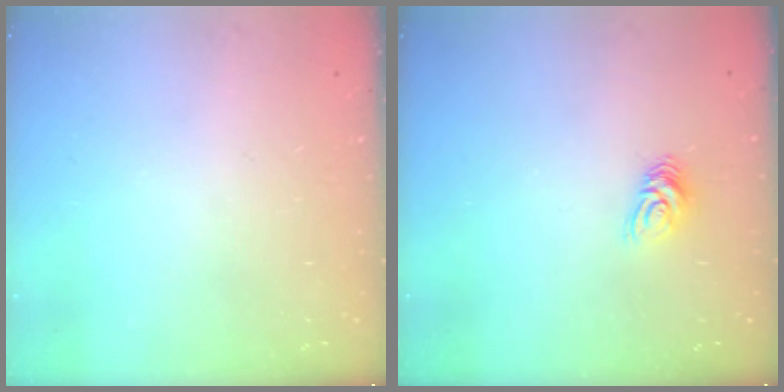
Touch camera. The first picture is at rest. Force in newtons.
{"total": 6.6, "press": 6.6, "slide": 0.5}